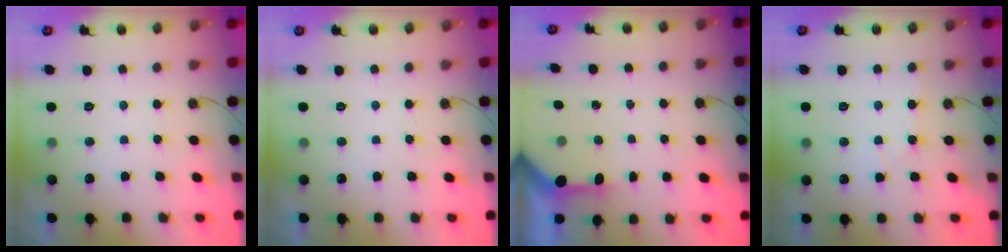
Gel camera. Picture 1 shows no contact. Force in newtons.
{"total": 0.0}
{"total": 3.4, "press": 3.4, "slide": 0.3}
{"total": 3.4, "press": 3.4, "slide": 0.5}